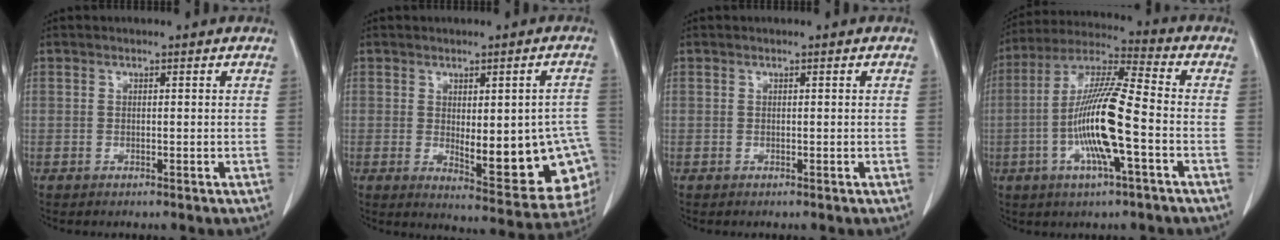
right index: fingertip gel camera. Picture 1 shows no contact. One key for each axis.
{"total": 16.5, "fx": -2.9, "fy": 5.3, "fz": 15.4, "tx": -0.124, "ty": 0.007, "tz": -0.016}
{"total": 0.0}
{"total": 14.4, "fx": -3.3, "fy": 1.0, "fz": 13.9, "tx": -0.275, "ty": 0.000, "tz": -0.069}